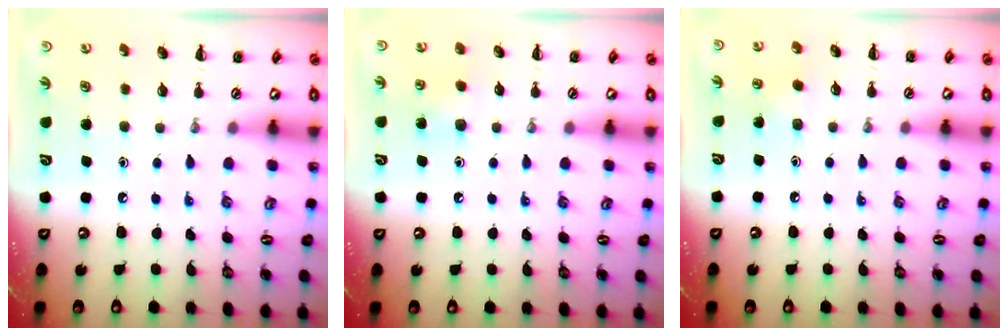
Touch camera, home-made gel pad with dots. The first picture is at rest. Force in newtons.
{"total": 6.8, "press": 6.6, "slide": 1.9}
{"total": 3.6, "press": 3.5, "slide": 0.9}